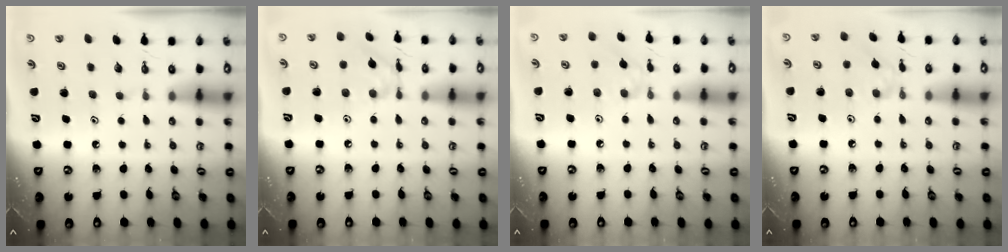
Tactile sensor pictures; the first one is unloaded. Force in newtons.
{"total": 4.6, "press": 4.5, "slide": 0.2}
{"total": 2.4, "press": 2.3, "slide": 0.5}
{"total": 2.4, "press": 2.3, "slide": 0.5}